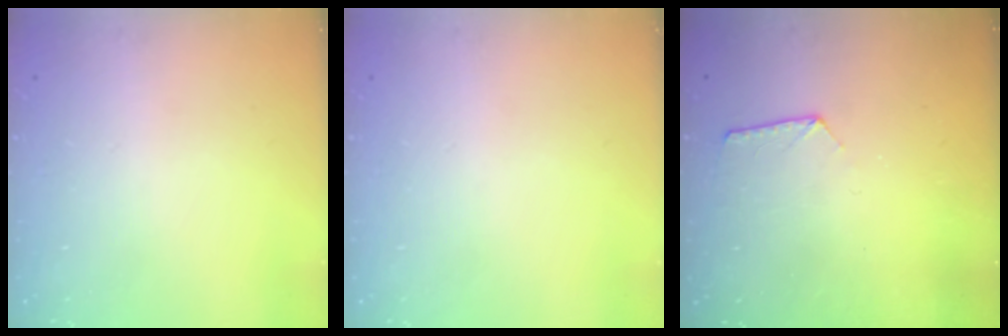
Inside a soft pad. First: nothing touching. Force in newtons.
{"total": 0.0}
{"total": 6.3, "press": 6.3, "slide": 0.6}